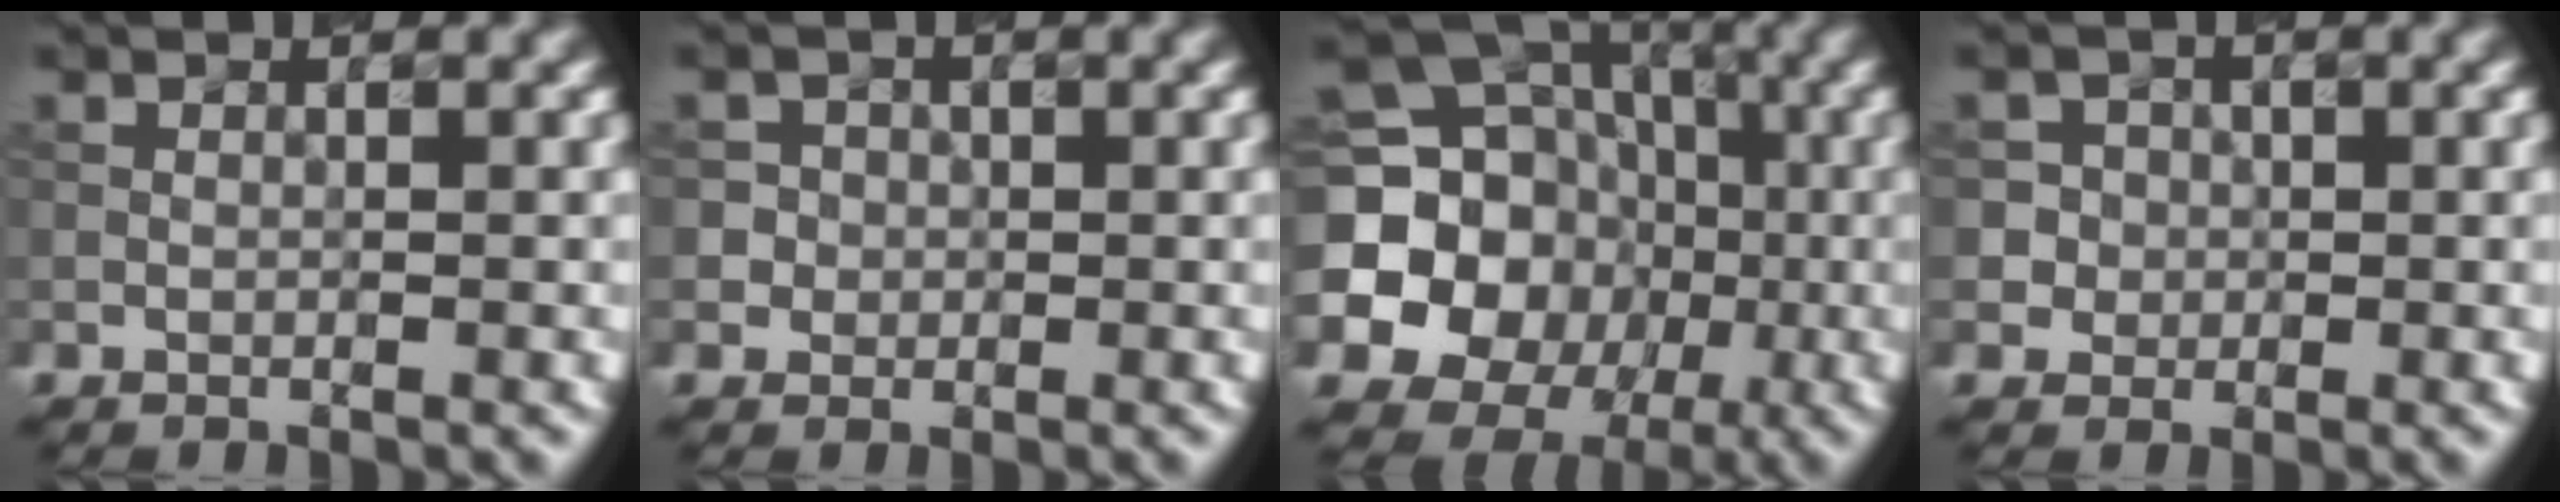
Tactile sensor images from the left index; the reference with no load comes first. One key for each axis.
{"total": 2.6, "fx": 0.4, "fy": 2.4, "fz": 0.6, "tx": 0.004, "ty": 0.004, "tz": 0.003}
{"total": 19.8, "fx": -0.8, "fy": 18.5, "fz": 6.9, "tx": -0.175, "ty": 0.001, "tz": -0.042}
{"total": 3.4, "fx": 0.5, "fy": 3.3, "fz": 0.8, "tx": 0.001, "ty": 0.015, "tz": 0.008}